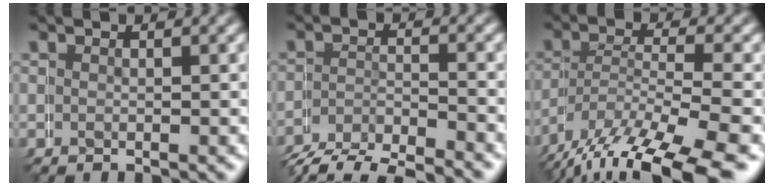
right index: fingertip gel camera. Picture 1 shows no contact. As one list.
[{"total": 3.1, "force": [-2.6, 1.8, 0.0], "torque": [-0.009, -0.003, -0.051]}, {"total": 5.9, "force": [-3.6, 3.0, 3.6], "torque": [-0.079, -0.021, -0.047]}]